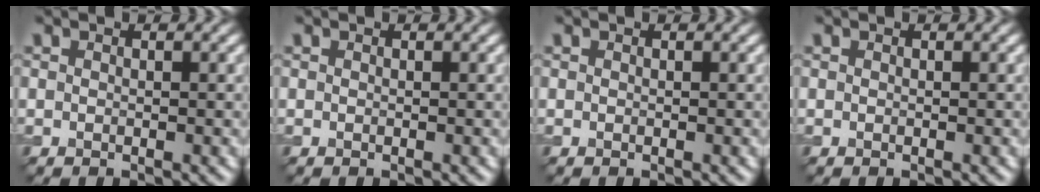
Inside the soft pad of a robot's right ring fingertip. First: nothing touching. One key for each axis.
{"total": 0.0}
{"total": 0.0}
{"total": 0.0}